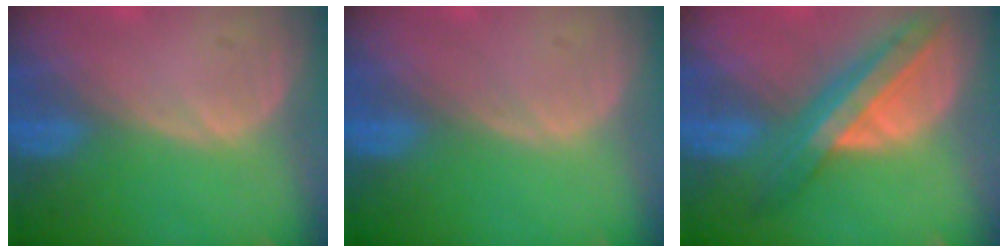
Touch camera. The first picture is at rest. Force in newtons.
{"total": 0.0}
{"total": 8.5, "press": 7.2, "slide": 4.4}